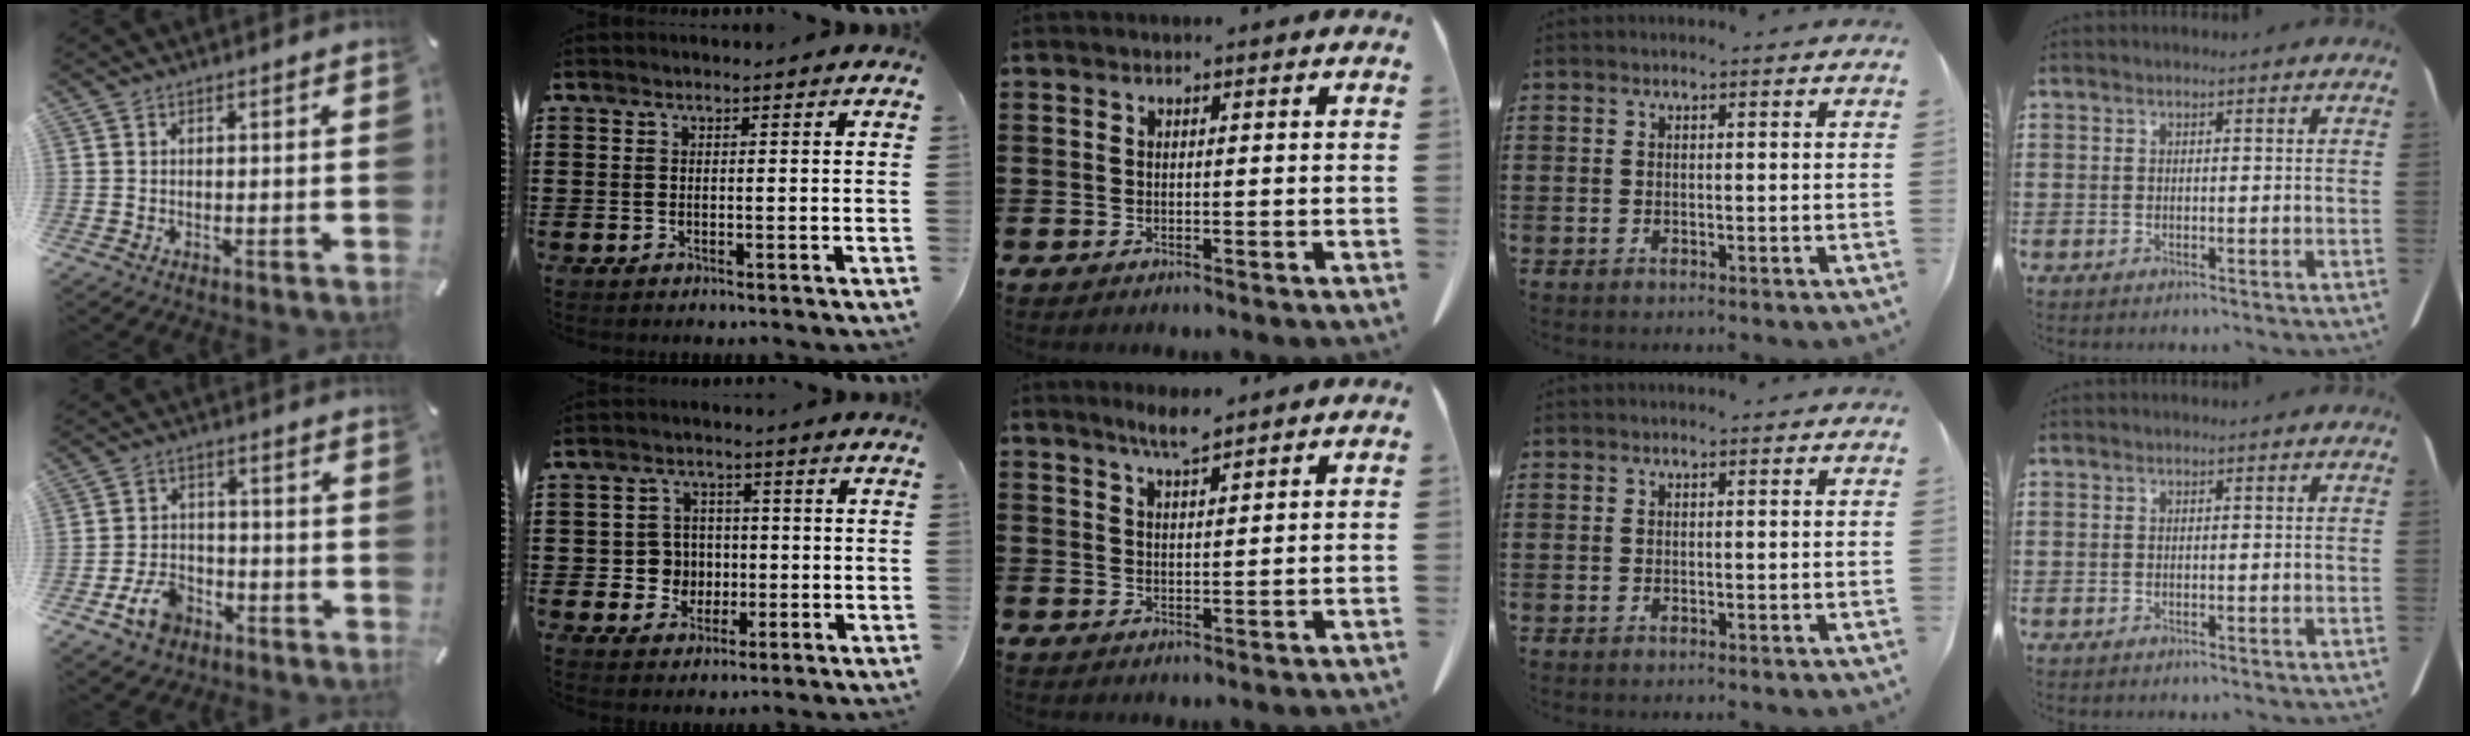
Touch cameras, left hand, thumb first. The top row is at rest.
{"thumb": {"total": 8.1, "force": [-4.2, 5.9, 3.7], "torque": [-0.088, 0.023, -0.078]}, "index": {"total": 4.8, "force": [-0.3, 4.7, 1.2], "torque": [-0.042, 0.012, -0.006]}, "middle": {"total": 3.8, "force": [3.1, 0.2, 2.1], "torque": [-0.047, -0.005, 0.056]}}